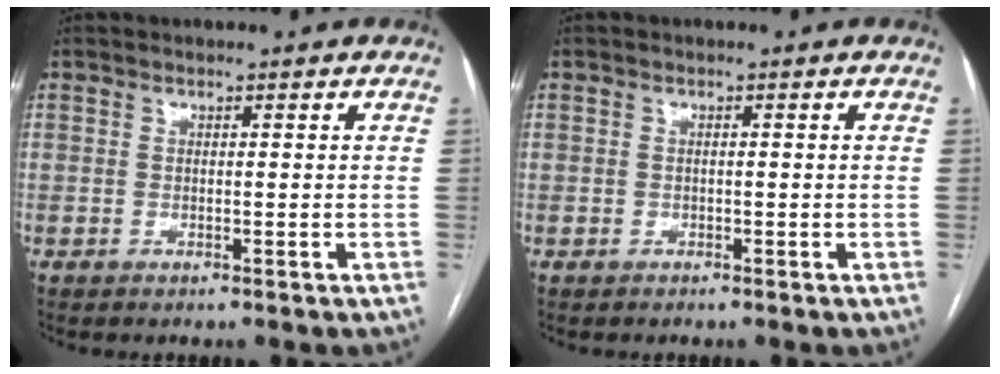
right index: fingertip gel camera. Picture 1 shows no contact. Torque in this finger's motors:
{"motor_torque": [-1.04, -0.17, -0.58, -0.21]}